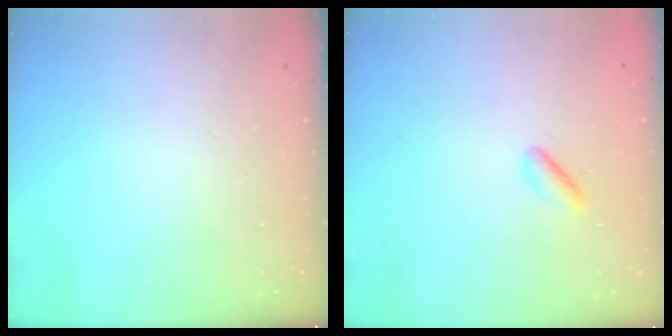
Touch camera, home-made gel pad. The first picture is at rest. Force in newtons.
{"total": 2.5, "press": 2.4, "slide": 0.6}